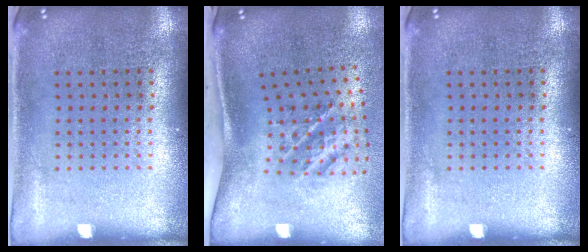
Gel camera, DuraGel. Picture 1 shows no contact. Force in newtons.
{"total": 2.3, "press": 1.4, "slide": 1.8}
{"total": 0.0}